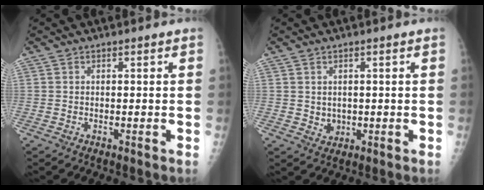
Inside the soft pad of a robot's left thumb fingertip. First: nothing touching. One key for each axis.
{"total": 2.3, "fx": 0.3, "fy": 2.0, "fz": 1.1, "tx": -0.011, "ty": -0.004, "tz": 0.013}